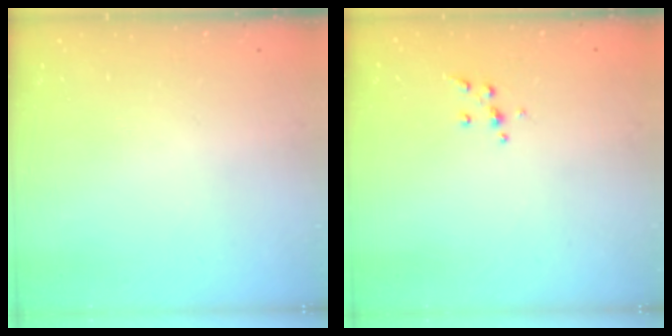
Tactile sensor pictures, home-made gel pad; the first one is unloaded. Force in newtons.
{"total": 4.5, "press": 4.5, "slide": 0.5}